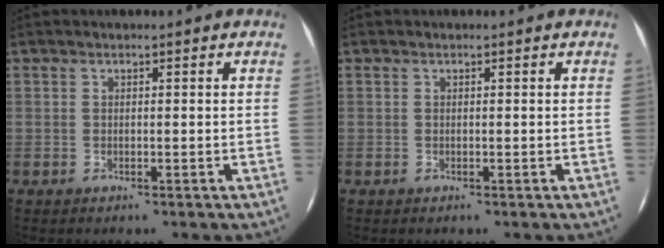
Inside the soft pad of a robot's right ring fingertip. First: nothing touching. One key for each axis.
{"total": 0.0}